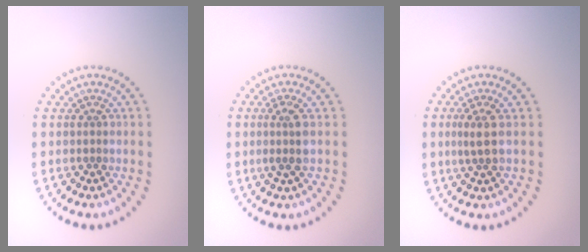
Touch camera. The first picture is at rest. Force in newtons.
{"total": 2.1, "press": 1.7, "slide": 1.2}
{"total": 1.8, "press": 1.5, "slide": 1.0}